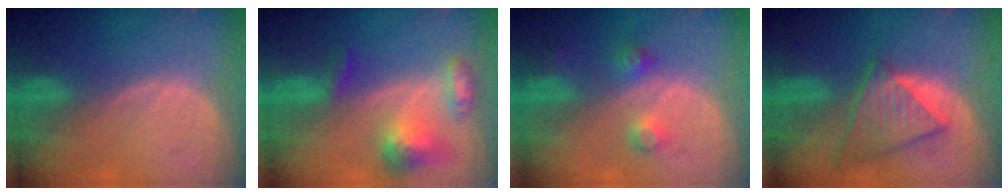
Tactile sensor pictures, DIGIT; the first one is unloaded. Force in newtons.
{"total": 7.0, "press": 6.5, "slide": 2.6}
{"total": 3.6, "press": 3.4, "slide": 1.1}
{"total": 7.6, "press": 7.3, "slide": 2.2}